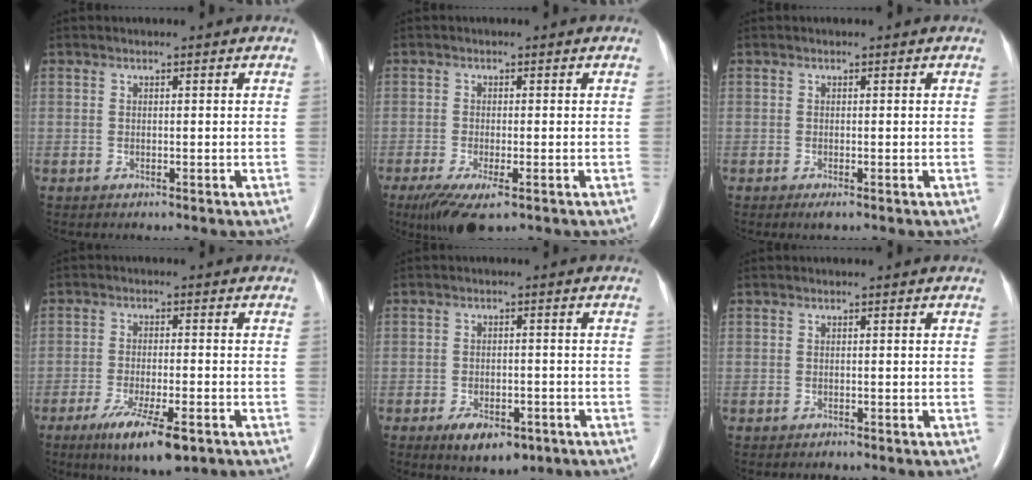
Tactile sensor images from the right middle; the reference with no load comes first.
{"total": 6.3, "force": [-3.6, 1.5, 5.0], "torque": [-0.091, -0.019, -0.060]}
{"total": 0.9, "force": [-0.6, 0.0, 0.7], "torque": [-0.014, -0.004, -0.010]}
{"total": 9.4, "force": [-5.5, 1.7, 7.4], "torque": [-0.131, -0.022, -0.085]}
{"total": 6.8, "force": [-4.2, 3.3, 4.3], "torque": [-0.068, -0.003, -0.057]}
{"total": 0.0}